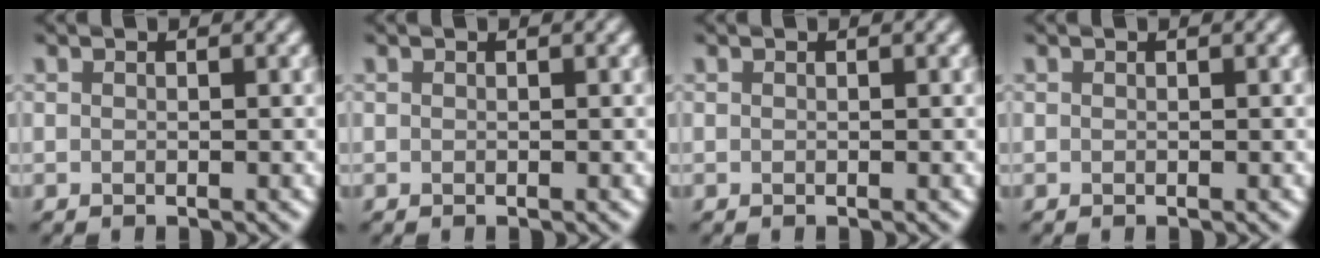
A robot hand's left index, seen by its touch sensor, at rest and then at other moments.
{"total": 0.0}
{"total": 0.0}
{"total": 0.0}